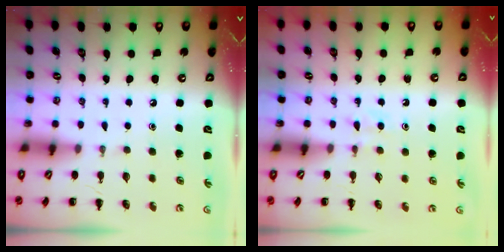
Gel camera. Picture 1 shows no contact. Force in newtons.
{"total": 3.4, "press": 3.2, "slide": 1.2}